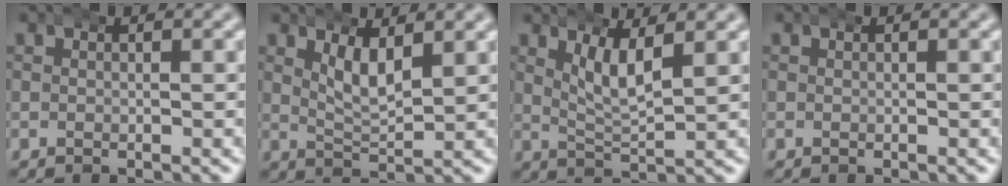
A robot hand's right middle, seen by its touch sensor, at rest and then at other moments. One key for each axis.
{"total": 3.4, "fx": 1.8, "fy": 1.3, "fz": 2.6, "tx": -0.055, "ty": -0.014, "tz": 0.039}
{"total": 3.8, "fx": 1.9, "fy": 1.0, "fz": 3.1, "tx": -0.060, "ty": -0.009, "tz": 0.039}
{"total": 0.0}